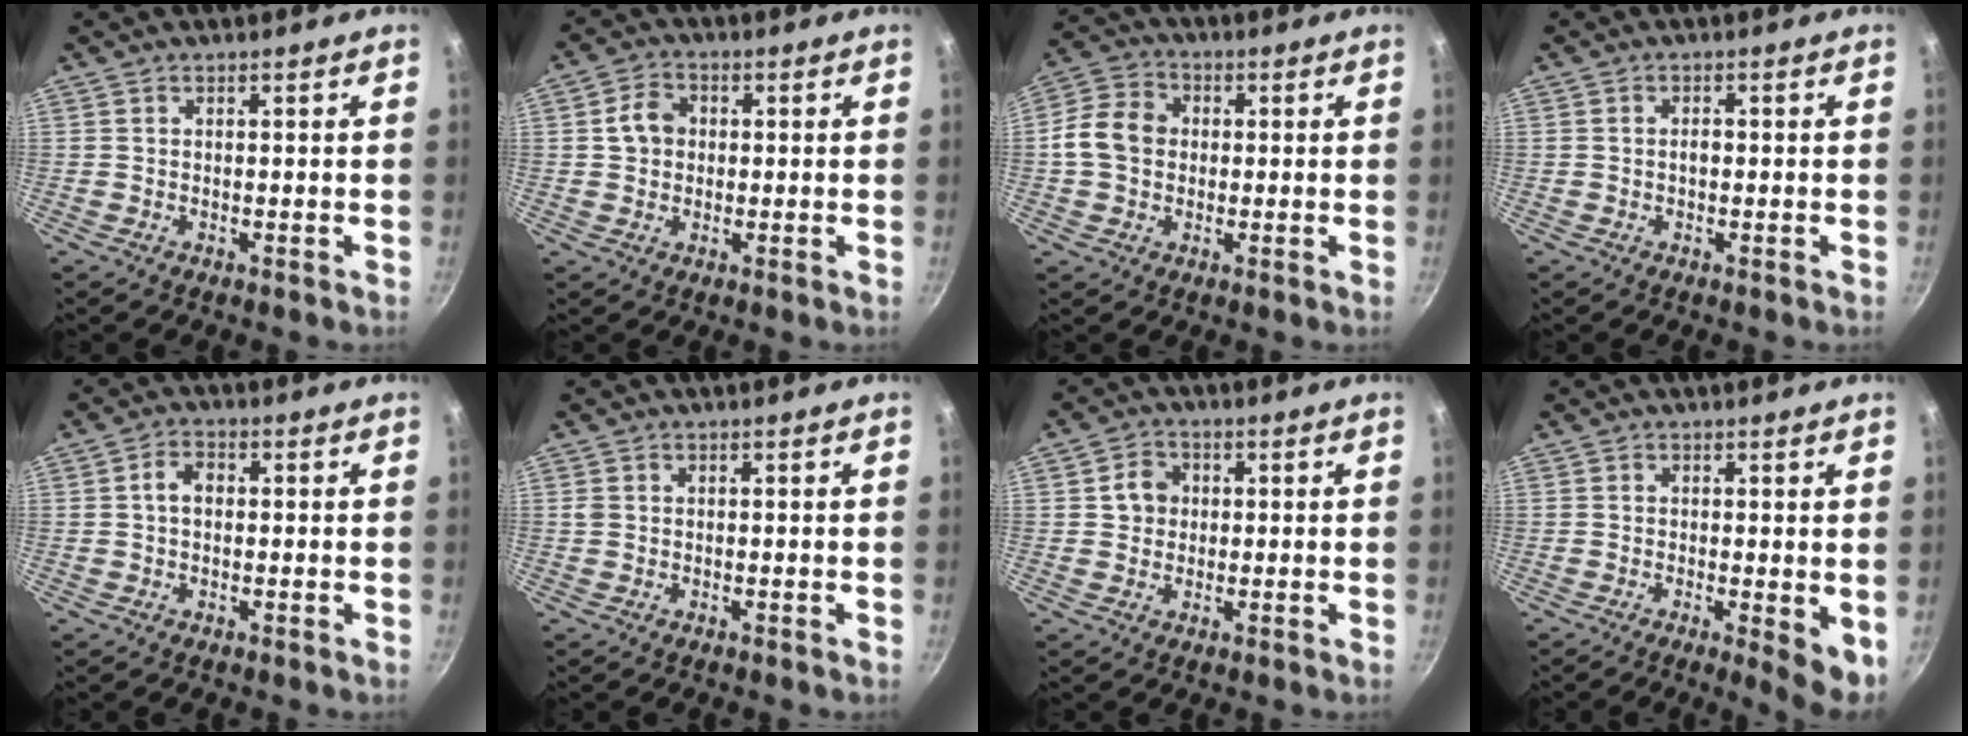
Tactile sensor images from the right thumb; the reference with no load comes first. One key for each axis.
{"total": 5.1, "fx": 0.5, "fy": 4.3, "fz": 2.7, "tx": -0.030, "ty": 0.013, "tz": 0.001}
{"total": 9.0, "fx": 0.2, "fy": 7.4, "fz": 5.1, "tx": -0.073, "ty": 0.016, "tz": -0.014}
{"total": 1.2, "fx": -0.2, "fy": 0.8, "fz": 0.9, "tx": -0.013, "ty": 0.006, "tz": -0.003}
{"total": 3.7, "fx": 0.2, "fy": 2.6, "fz": 2.6, "tx": -0.038, "ty": 0.012, "tz": -0.003}
{"total": 1.1, "fx": 0.1, "fy": 0.9, "fz": 0.5, "tx": -0.010, "ty": 0.004, "tz": 0.000}
{"total": 4.4, "fx": 0.6, "fy": 4.0, "fz": 1.9, "tx": -0.007, "ty": 0.008, "tz": 0.003}
{"total": 5.1, "fx": -0.7, "fy": 1.4, "fz": 4.9, "tx": -0.059, "ty": -0.010, "tz": -0.006}